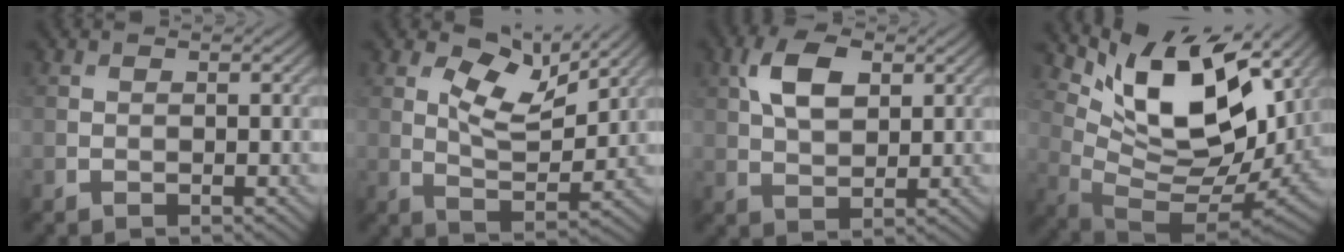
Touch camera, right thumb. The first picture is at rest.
{"total": 7.6, "force": [4.3, 3.3, 5.4], "torque": [-0.105, -0.006, 0.078]}
{"total": 6.5, "force": [2.3, 3.6, 4.9], "torque": [-0.104, 0.007, 0.039]}
{"total": 14.5, "force": [6.9, 6.3, 11.1], "torque": [-0.197, -0.005, 0.136]}